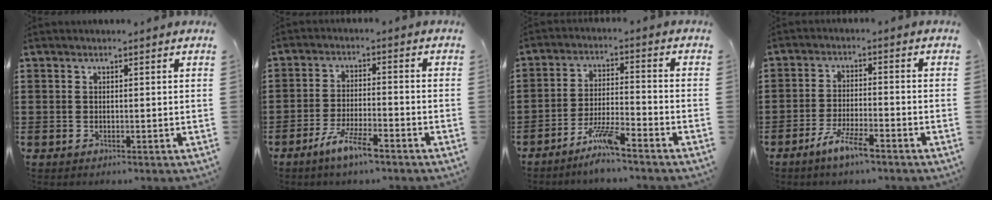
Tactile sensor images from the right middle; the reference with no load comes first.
{"total": 6.0, "force": [-4.4, 0.9, 4.0], "torque": [-0.083, -0.005, -0.082]}
{"total": 5.9, "force": [-4.8, 0.1, 3.4], "torque": [-0.079, -0.012, -0.092]}
{"total": 5.6, "force": [-4.1, 0.8, 3.7], "torque": [-0.071, -0.002, -0.076]}